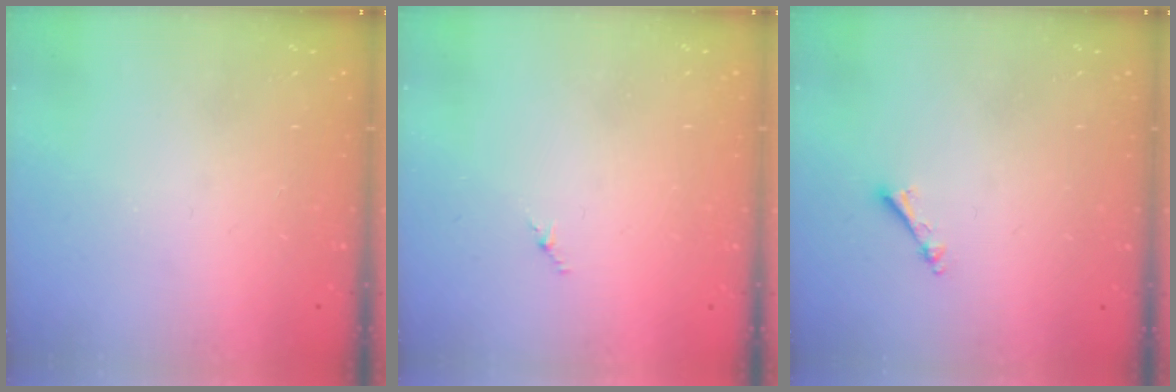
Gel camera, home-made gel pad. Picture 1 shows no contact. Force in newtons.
{"total": 1.2, "press": 1.1, "slide": 0.6}
{"total": 2.5, "press": 2.5, "slide": 0.3}